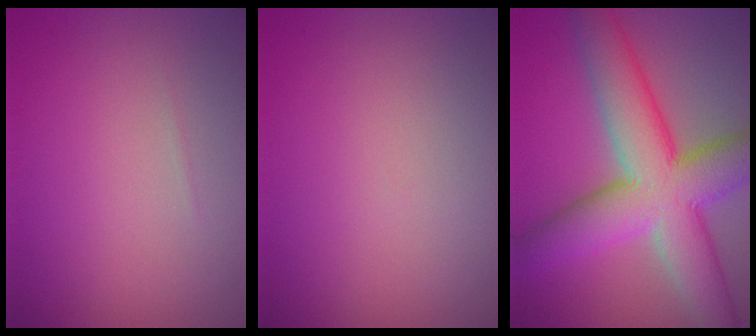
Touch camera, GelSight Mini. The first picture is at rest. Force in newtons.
{"total": 0.0}
{"total": 10.9, "press": 10.9, "slide": 0.3}